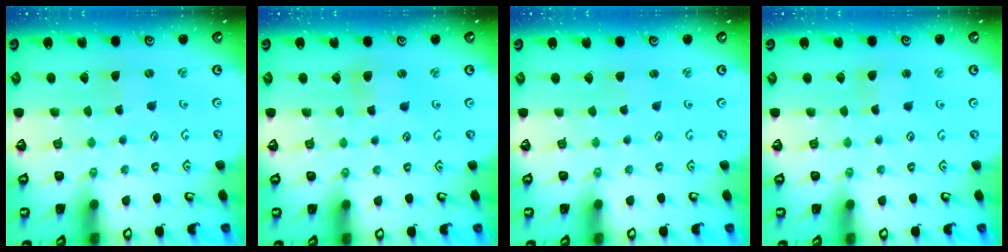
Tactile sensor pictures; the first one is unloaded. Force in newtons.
{"total": 2.3, "press": 2.3, "slide": 0.3}
{"total": 1.1, "press": 1.1, "slide": 0.2}
{"total": 1.3, "press": 1.3, "slide": 0.1}